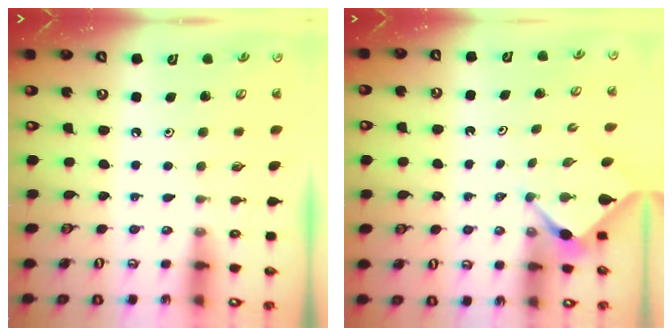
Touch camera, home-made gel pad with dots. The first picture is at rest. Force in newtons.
{"total": 3.0, "press": 2.9, "slide": 0.4}